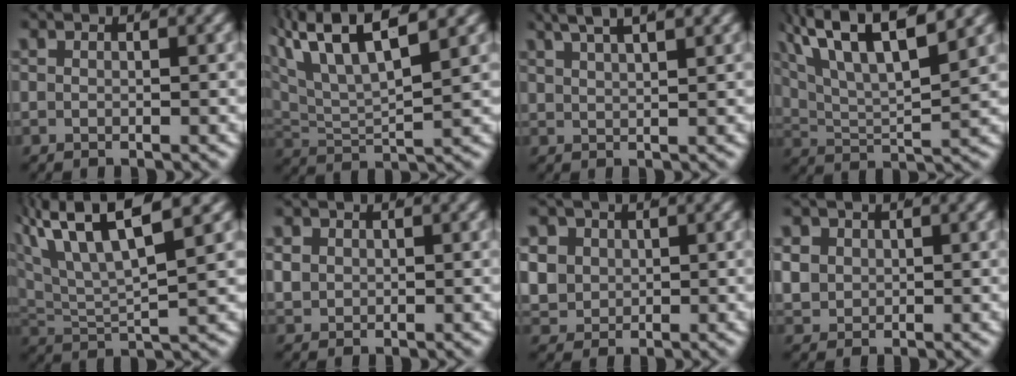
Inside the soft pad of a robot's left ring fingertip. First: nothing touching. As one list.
[{"total": 9.0, "force": [4.0, 5.3, 6.1], "torque": [-0.126, 0.009, 0.060]}, {"total": 5.1, "force": [3.9, 1.3, 3.0], "torque": [-0.042, 0.012, 0.068]}, {"total": 8.3, "force": [4.4, 3.5, 6.1], "torque": [-0.116, 0.000, 0.080]}, {"total": 8.3, "force": [4.0, 4.5, 5.8], "torque": [-0.127, 0.008, 0.062]}, {"total": 2.6, "force": [0.2, 2.4, 1.0], "torque": [-0.034, -0.006, 0.013]}, {"total": 6.7, "force": [0.4, 6.1, 2.7], "torque": [-0.081, -0.021, 0.014]}, {"total": 4.2, "force": [0.3, 3.9, 1.6], "torque": [-0.050, -0.010, 0.012]}]